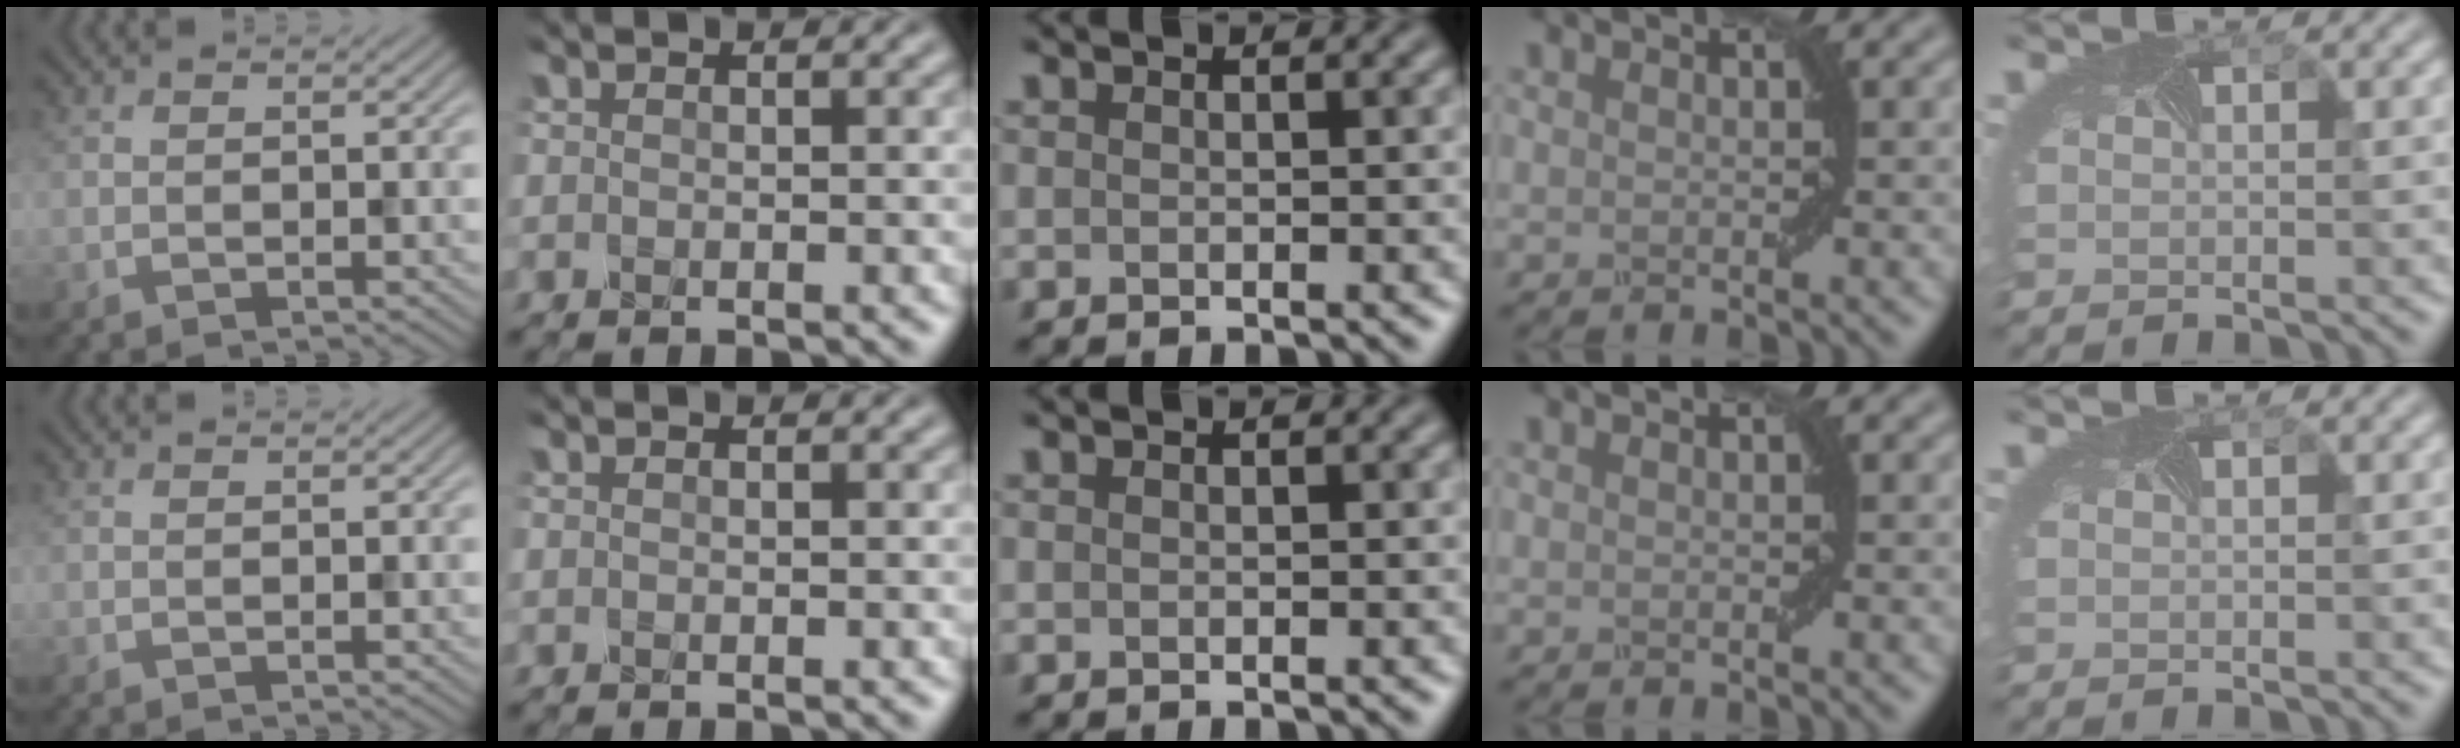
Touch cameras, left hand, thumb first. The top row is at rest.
{}